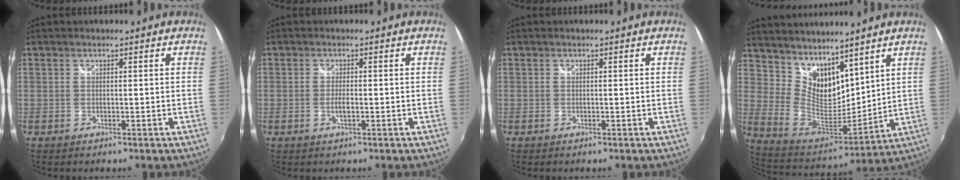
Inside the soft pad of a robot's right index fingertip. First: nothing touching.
{"total": 1.9, "force": [-0.5, 0.6, 1.7], "torque": [-0.034, -0.002, -0.009]}
{"total": 0.0}
{"total": 14.3, "force": [10.8, 6.9, 6.5], "torque": [-0.130, 0.001, 0.215]}